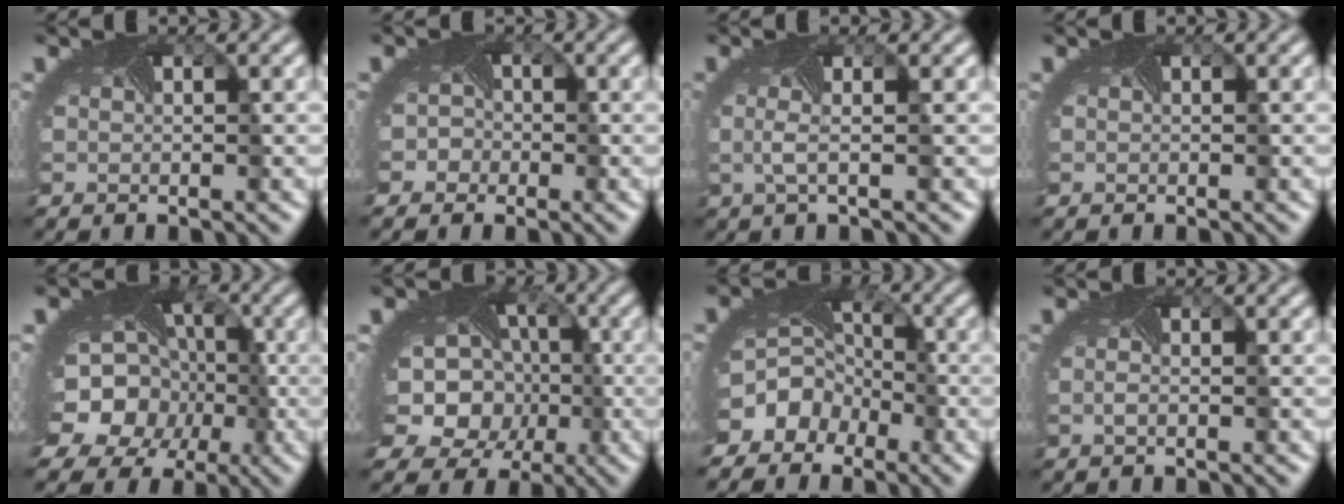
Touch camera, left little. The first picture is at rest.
{"total": 3.5, "force": [-1.9, 2.9, 0.4], "torque": [0.020, 0.007, -0.037]}
{"total": 1.4, "force": [-0.2, -0.3, 1.3], "torque": [-0.036, 0.001, -0.006]}
{"total": 0.0}
{"total": 16.9, "force": [-4.1, 13.8, 8.9], "torque": [-0.170, -0.031, -0.070]}
{"total": 14.2, "force": [-1.7, 11.8, 7.6], "torque": [-0.144, -0.005, -0.046]}
{"total": 9.5, "force": [-4.8, 7.6, 2.9], "torque": [-0.061, -0.022, -0.084]}
{"total": 0.6, "force": [-0.4, -0.2, 0.3], "torque": [-0.016, -0.001, -0.008]}